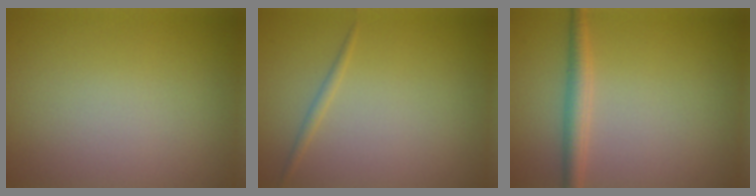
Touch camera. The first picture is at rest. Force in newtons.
{"total": 0.8, "press": 0.8, "slide": 0.0}
{"total": 2.4, "press": 2.4, "slide": 0.1}